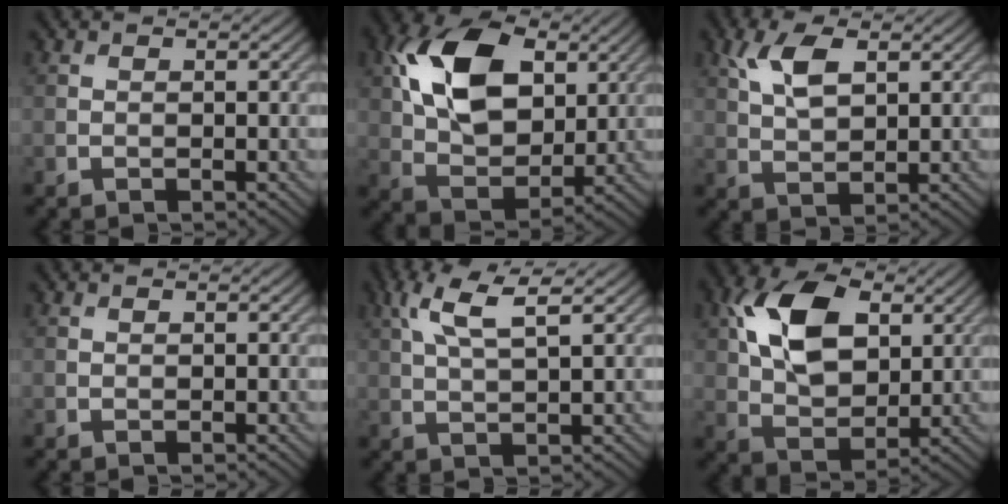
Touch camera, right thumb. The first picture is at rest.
{"total": 13.9, "force": [4.3, 8.9, 9.8], "torque": [-0.209, 0.018, 0.074]}
{"total": 5.6, "force": [2.3, 2.8, 4.3], "torque": [-0.099, 0.004, 0.044]}
{"total": 0.0}
{"total": 6.2, "force": [3.1, 1.5, 5.1], "torque": [-0.114, 0.011, 0.064]}
{"total": 12.1, "force": [3.8, 7.6, 8.6], "torque": [-0.192, 0.018, 0.066]}